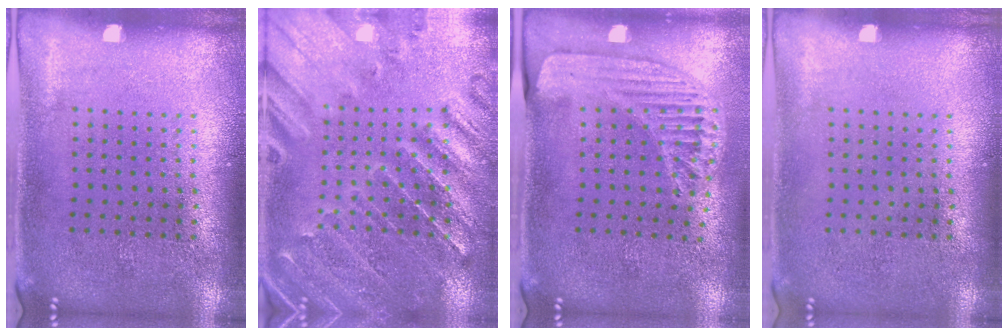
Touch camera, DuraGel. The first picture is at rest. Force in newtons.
{"total": 1.1, "press": 1.1, "slide": 0.3}
{"total": 1.5, "press": 1.5, "slide": 0.2}
{"total": 0.0}